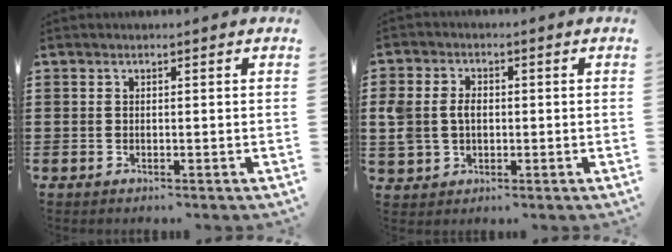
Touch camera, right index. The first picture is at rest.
{"total": 4.4, "force": [0.1, 3.5, 2.7], "torque": [-0.076, 0.008, -0.006]}